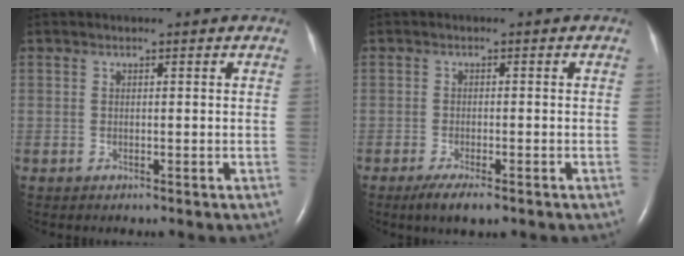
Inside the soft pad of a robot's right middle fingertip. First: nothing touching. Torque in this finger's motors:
{"motor_torque": [0.47, -0.31, 0.03, 0.03]}